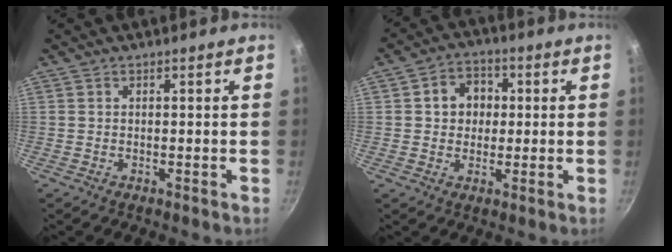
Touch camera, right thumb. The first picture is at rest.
{"total": 7.0, "force": [0.9, 5.9, 3.5], "torque": [-0.020, 0.008, 0.006]}